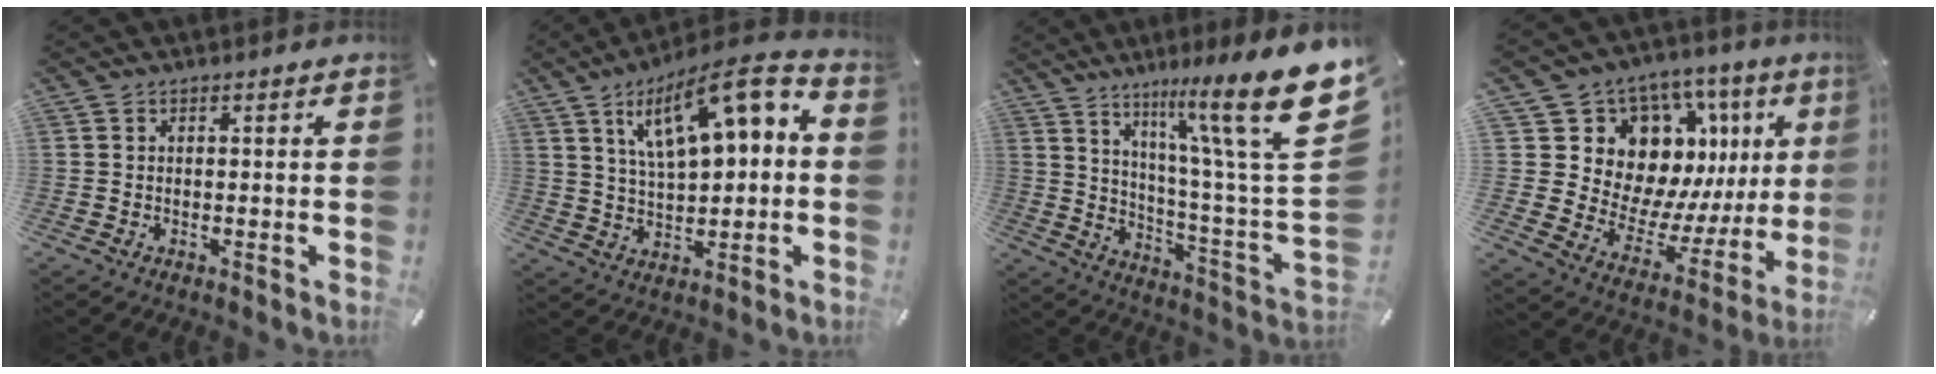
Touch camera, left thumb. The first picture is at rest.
{"total": 15.4, "force": [7.3, 6.7, 11.7], "torque": [-0.188, -0.031, 0.124]}
{"total": 22.7, "force": [12.5, 3.5, 18.6], "torque": [-0.281, -0.088, 0.192]}
{"total": 15.2, "force": [8.1, 11.5, 5.9], "torque": [-0.071, -0.097, 0.165]}